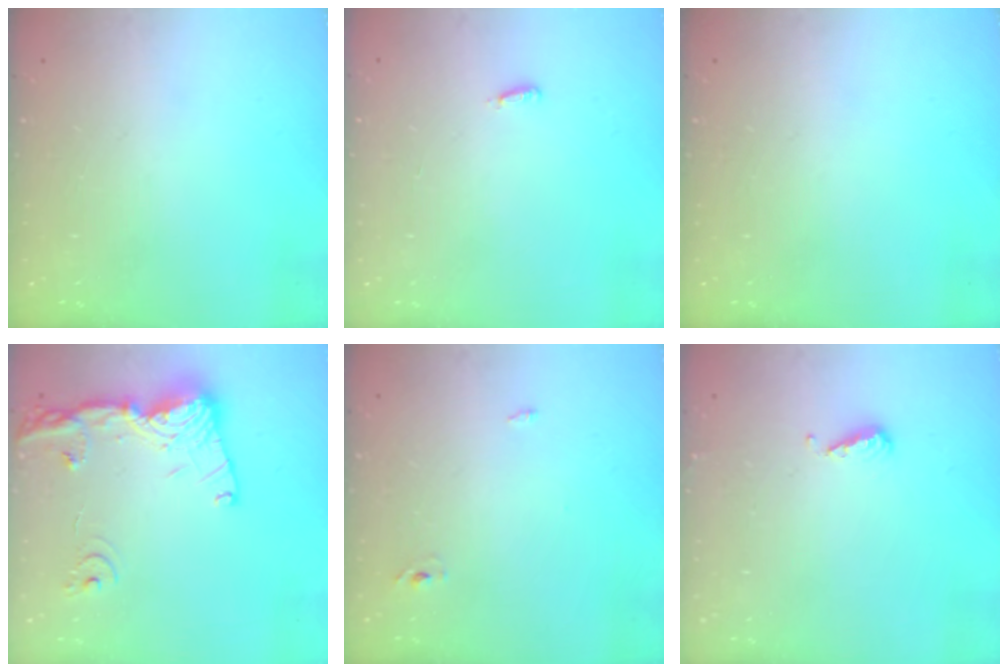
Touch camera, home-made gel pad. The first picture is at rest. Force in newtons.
{"total": 2.9, "press": 2.8, "slide": 0.9}
{"total": 0.0}
{"total": 16.7, "press": 16.6, "slide": 1.9}
{"total": 2.4, "press": 2.2, "slide": 1.0}
{"total": 3.8, "press": 3.7, "slide": 0.3}